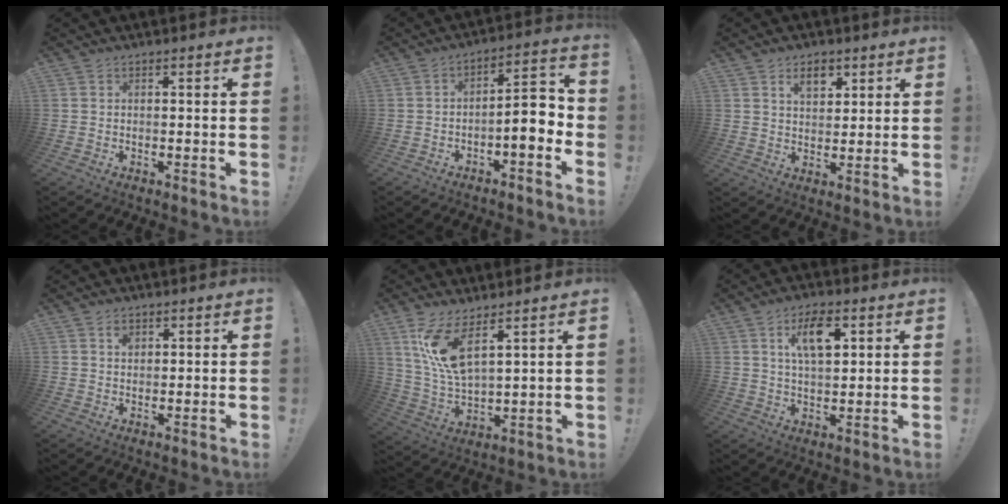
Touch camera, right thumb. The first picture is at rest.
{"total": 8.1, "force": [-3.0, 2.4, 7.2], "torque": [-0.094, 0.006, -0.057]}
{"total": 6.9, "force": [4.0, 4.8, 3.0], "torque": [-0.039, -0.014, 0.072]}
{"total": 1.7, "force": [0.8, 1.3, 0.8], "torque": [0.004, -0.007, 0.011]}
{"total": 12.2, "force": [7.0, 3.8, 9.3], "torque": [-0.174, -0.039, 0.125]}
{"total": 10.0, "force": [4.1, 4.8, 7.8], "torque": [-0.118, -0.003, 0.068]}